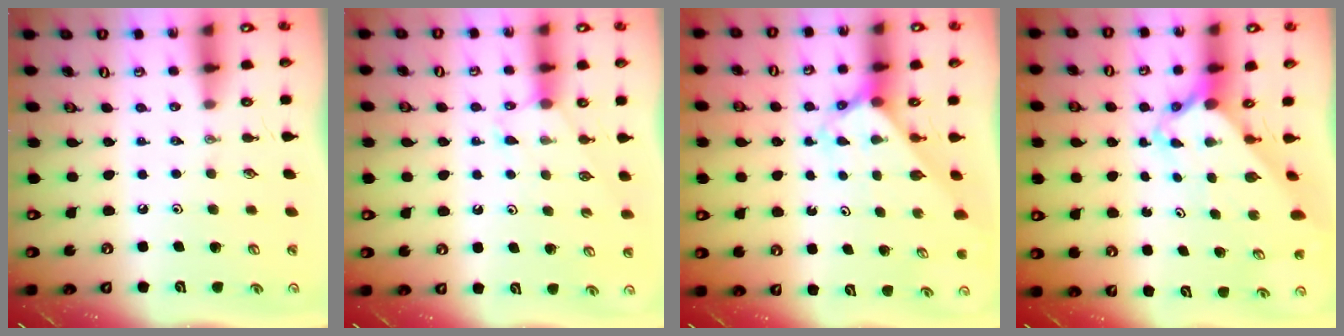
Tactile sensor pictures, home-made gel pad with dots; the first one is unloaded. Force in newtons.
{"total": 4.4, "press": 4.3, "slide": 0.5}
{"total": 2.6, "press": 2.6, "slide": 0.2}
{"total": 4.1, "press": 4.0, "slide": 0.5}